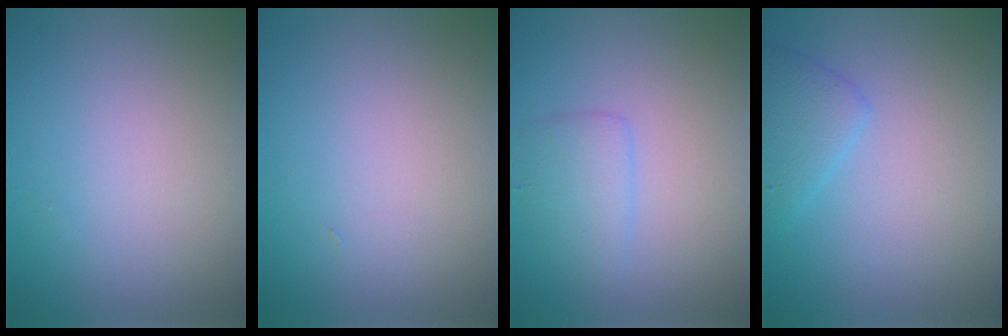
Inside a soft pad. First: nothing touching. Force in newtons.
{"total": 0.0}
{"total": 2.1, "press": 2.1, "slide": 0.2}
{"total": 2.4, "press": 2.4, "slide": 0.1}